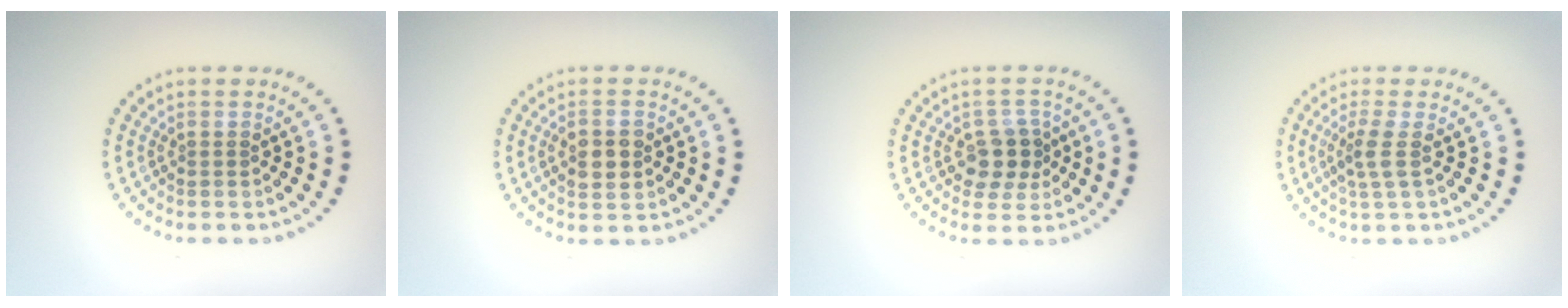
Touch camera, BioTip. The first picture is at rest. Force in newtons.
{"total": 3.0, "press": 3.0, "slide": 0.2}
{"total": 3.4, "press": 3.2, "slide": 1.3}
{"total": 2.0, "press": 1.5, "slide": 1.4}